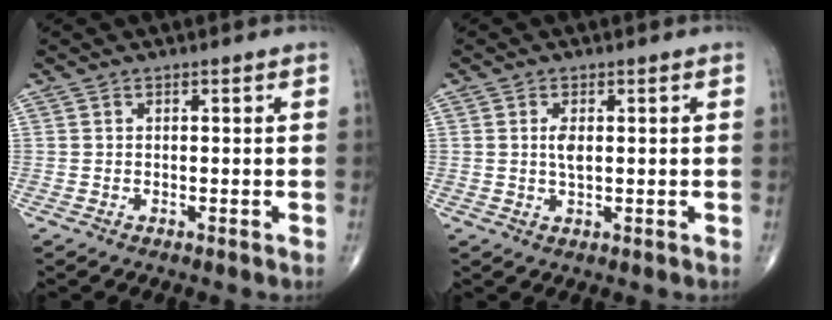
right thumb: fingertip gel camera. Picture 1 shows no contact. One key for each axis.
{"total": 2.5, "fx": 0.4, "fy": 1.0, "fz": 2.2, "tx": -0.039, "ty": -0.004, "tz": 0.008}